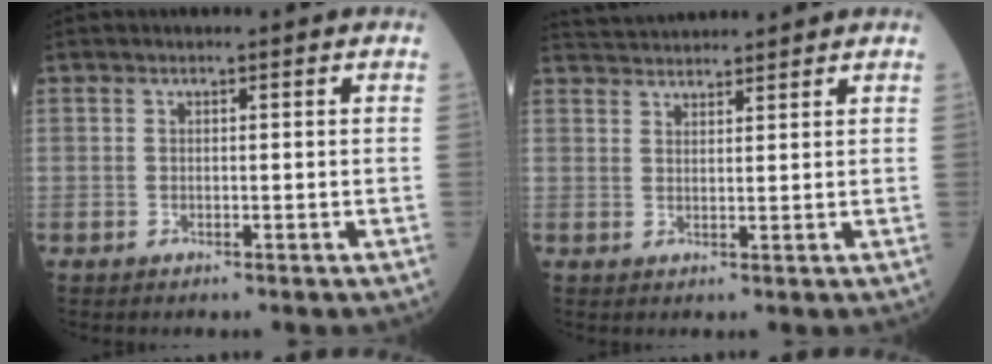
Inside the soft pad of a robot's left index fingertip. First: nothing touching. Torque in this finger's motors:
{"motor_torque": [-0.19, -0.63, 0.11, 0.04]}